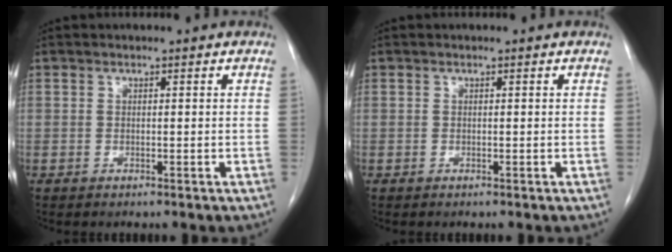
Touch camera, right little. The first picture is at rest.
{"total": 0.0}